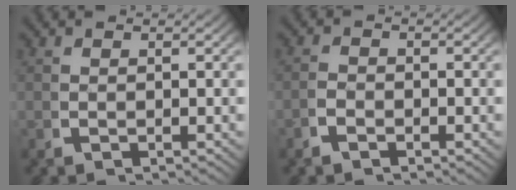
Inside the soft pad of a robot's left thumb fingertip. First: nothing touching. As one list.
[{"total": 1.1, "force": [-0.9, 0.4, 0.4], "torque": [-0.006, -0.004, -0.021]}]